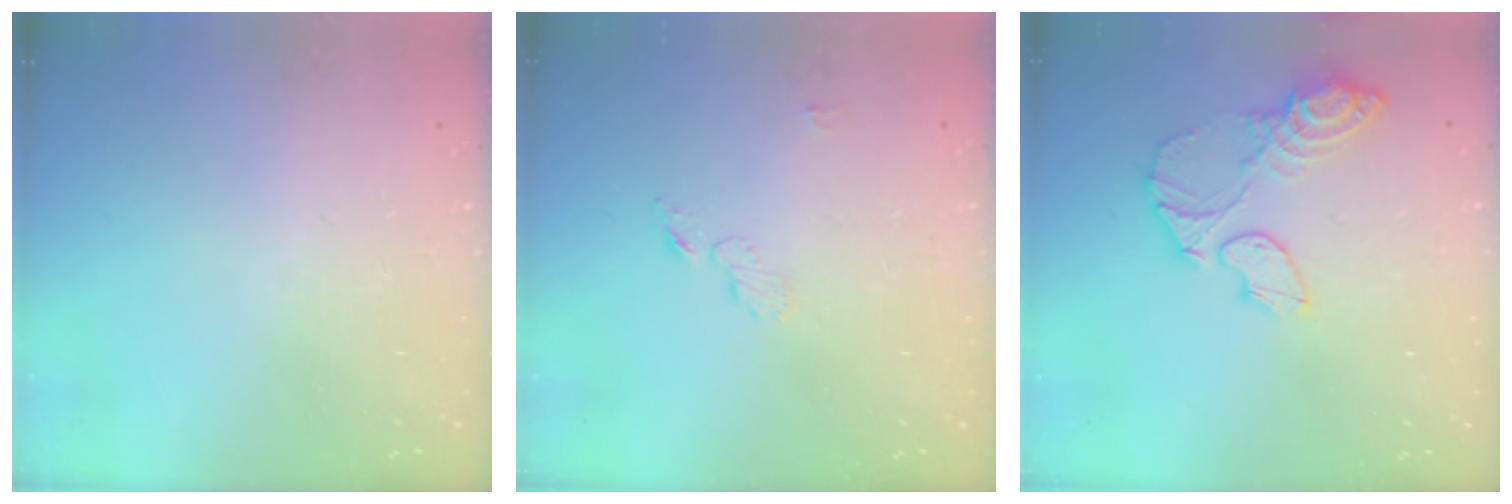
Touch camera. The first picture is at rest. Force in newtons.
{"total": 4.6, "press": 4.6, "slide": 0.3}
{"total": 11.4, "press": 11.4, "slide": 1.1}